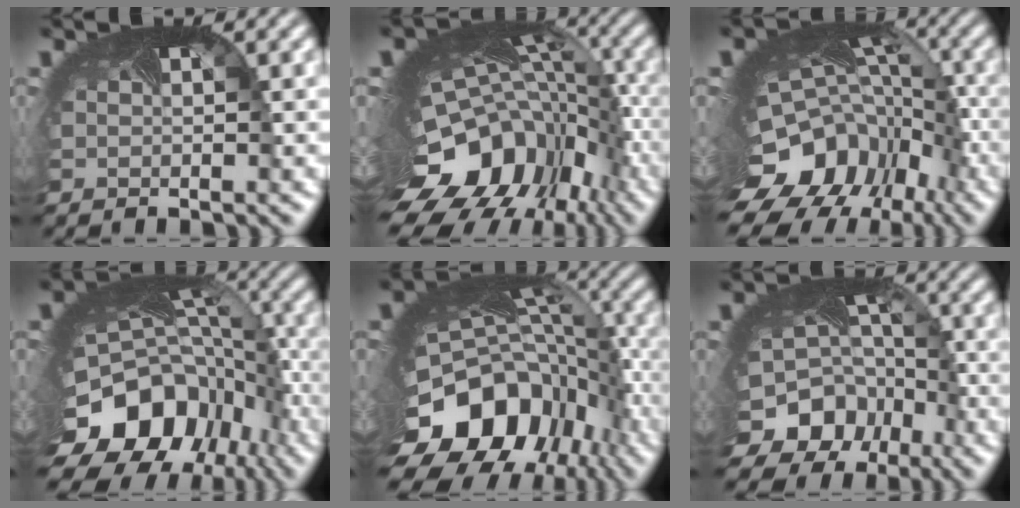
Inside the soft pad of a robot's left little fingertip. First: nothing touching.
{"total": 18.1, "force": [-6.7, 12.5, 11.3], "torque": [-0.221, -0.066, -0.068]}
{"total": 16.6, "force": [-8.5, 11.6, 8.3], "torque": [-0.183, -0.043, -0.086]}
{"total": 16.3, "force": [-8.2, 11.4, 8.3], "torque": [-0.195, -0.041, -0.110]}
{"total": 17.2, "force": [-7.7, 11.8, 10.0], "torque": [-0.230, -0.052, -0.101]}
{"total": 13.2, "force": [-7.4, 10.1, 4.1], "torque": [-0.086, -0.060, -0.104]}